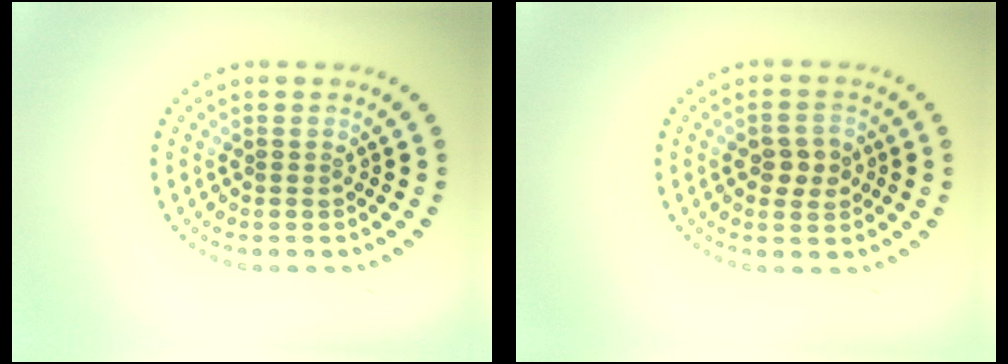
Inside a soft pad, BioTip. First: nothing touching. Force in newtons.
{"total": 2.6, "press": 2.6, "slide": 0.2}